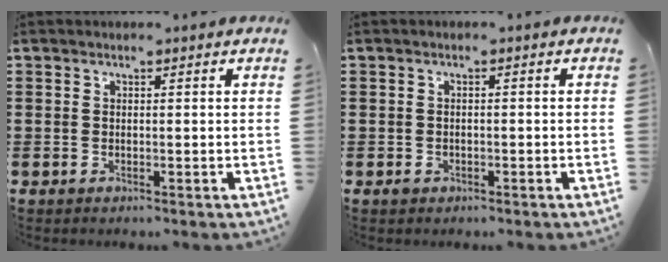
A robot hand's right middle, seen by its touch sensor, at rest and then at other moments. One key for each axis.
{"total": 0.8, "fx": -0.4, "fy": 0.6, "fz": 0.3, "tx": -0.008, "ty": 0.001, "tz": -0.009}